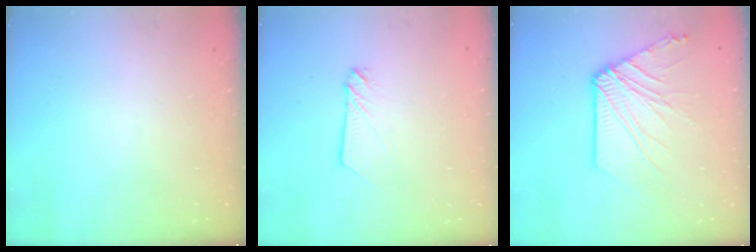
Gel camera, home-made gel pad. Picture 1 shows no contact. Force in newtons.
{"total": 2.4, "press": 2.4, "slide": 0.2}
{"total": 11.5, "press": 11.5, "slide": 0.8}